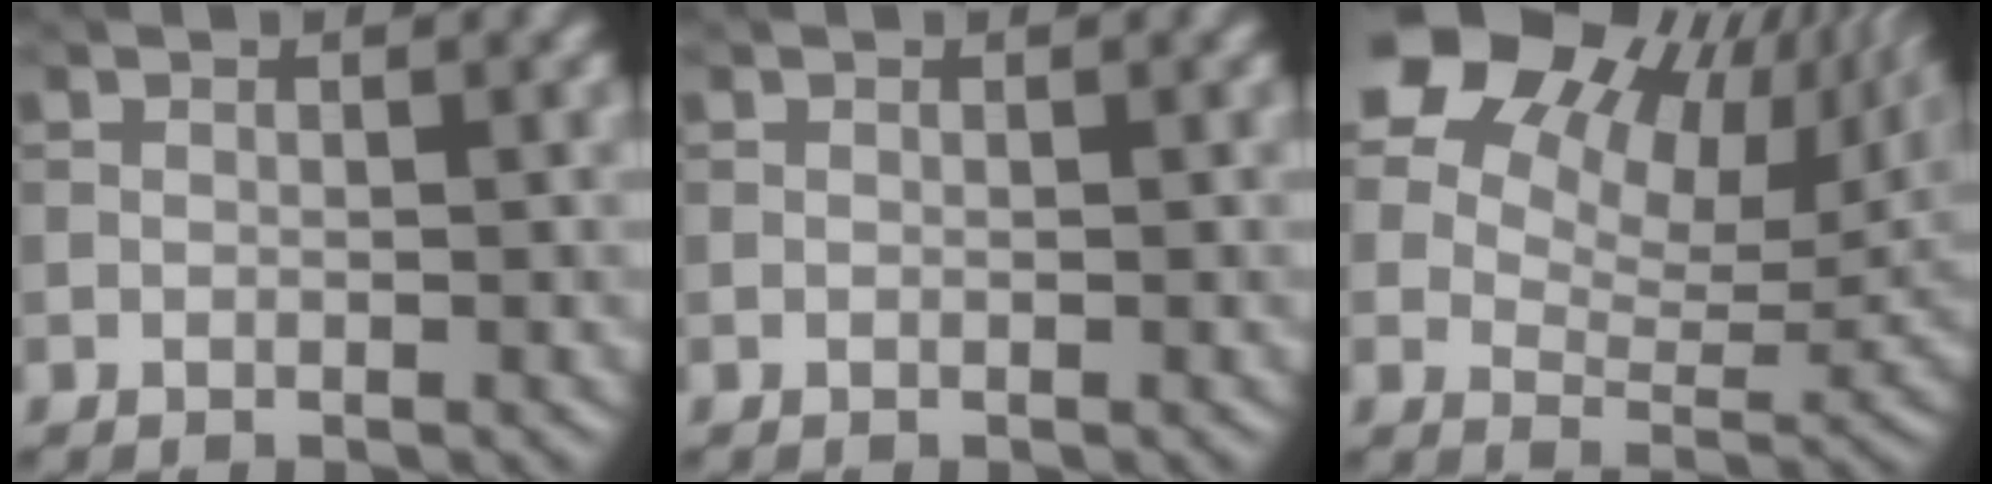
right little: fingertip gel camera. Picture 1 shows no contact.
{"total": 0.0}
{"total": 20.5, "force": [10.8, 12.6, 12.0], "torque": [-0.217, 0.078, 0.185]}